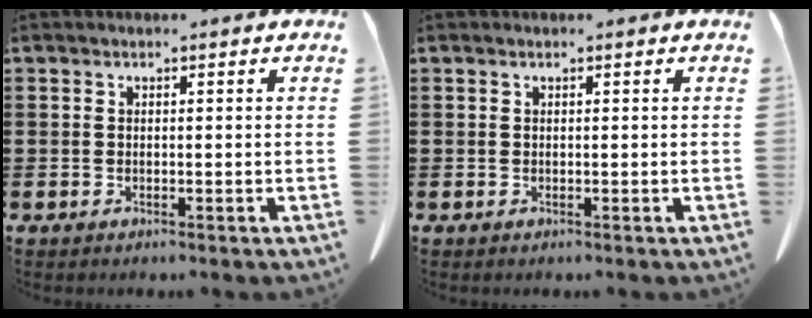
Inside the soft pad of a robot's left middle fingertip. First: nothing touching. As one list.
[{"total": 0.0}]